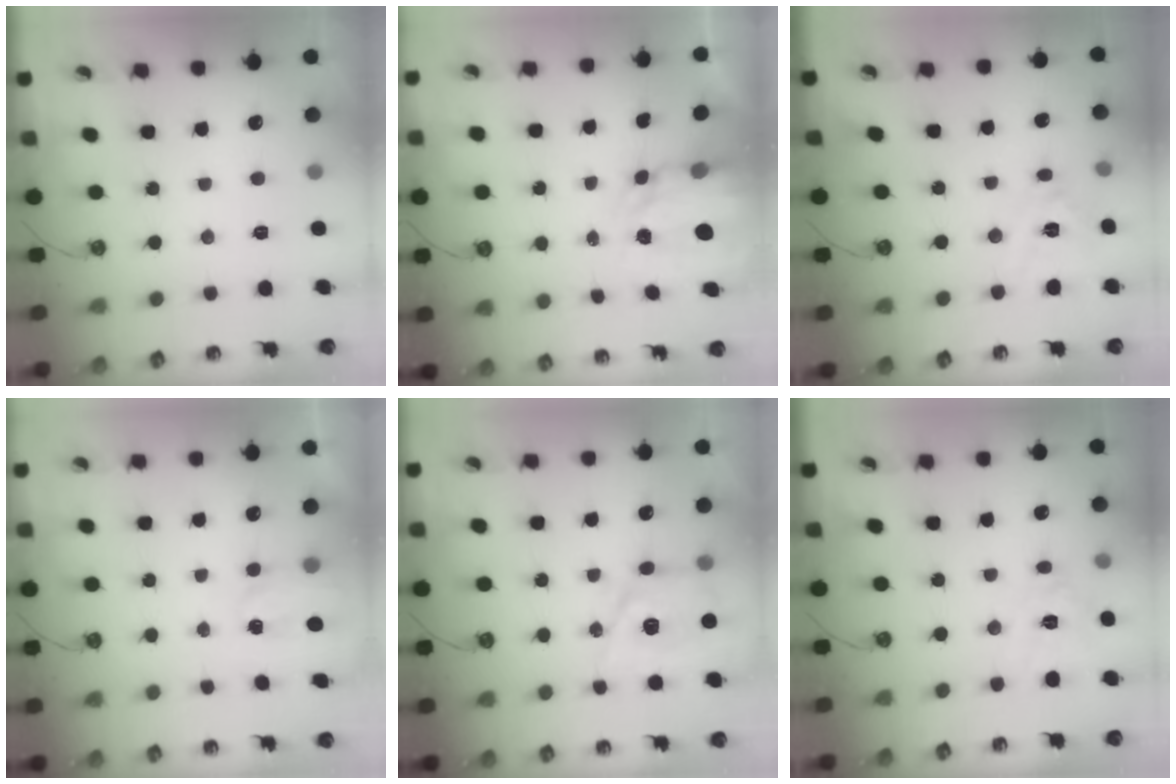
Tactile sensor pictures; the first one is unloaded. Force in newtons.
{"total": 4.0, "press": 4.0, "slide": 0.2}
{"total": 10.1, "press": 10.0, "slide": 0.7}
{"total": 2.9, "press": 2.9, "slide": 0.4}
{"total": 8.1, "press": 8.1, "slide": 0.9}
{"total": 9.0, "press": 9.0, "slide": 0.6}